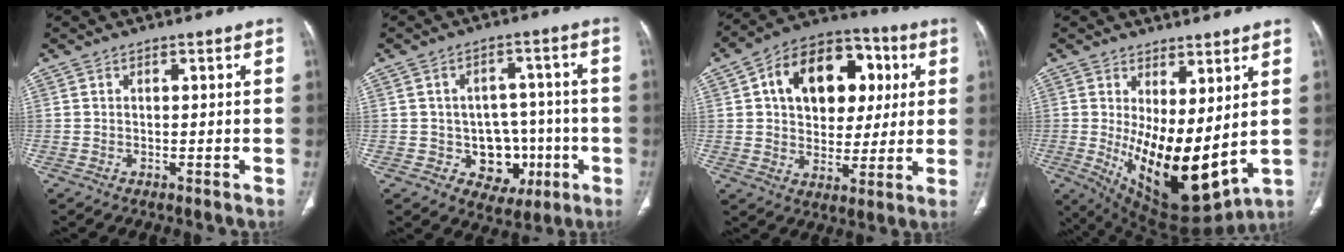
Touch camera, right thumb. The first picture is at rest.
{"total": 10.2, "force": [-2.3, 8.5, 5.2], "torque": [-0.019, 0.027, -0.015]}
{"total": 19.3, "force": [4.9, 13.5, 12.9], "torque": [-0.158, 0.013, 0.076]}
{"total": 16.8, "force": [1.1, 7.4, 15.1], "torque": [-0.237, -0.046, 0.048]}